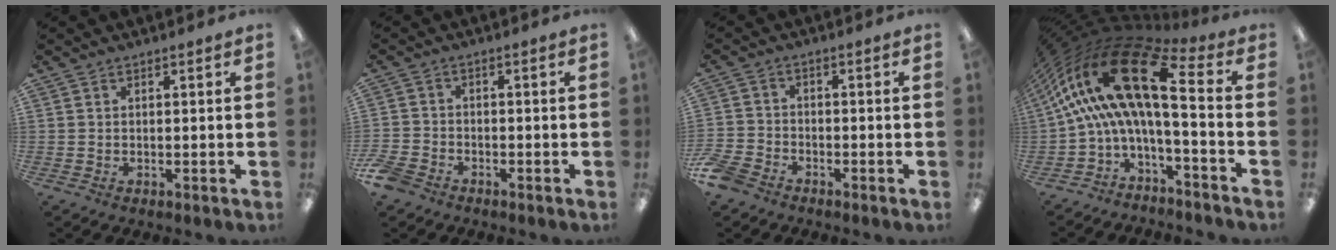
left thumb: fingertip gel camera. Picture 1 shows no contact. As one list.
[{"total": 4.0, "force": [-3.2, 2.1, 1.3], "torque": [-0.037, 0.010, -0.063]}, {"total": 5.2, "force": [-4.2, 2.4, 1.8], "torque": [-0.049, 0.014, -0.084]}, {"total": 20.6, "force": [4.3, 7.1, 18.9], "torque": [-0.362, -0.032, 0.074]}]